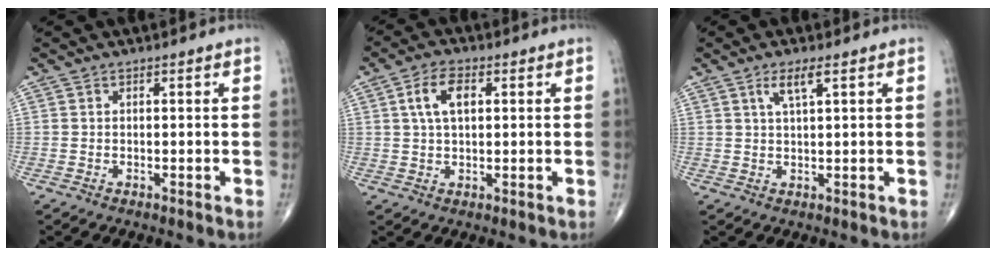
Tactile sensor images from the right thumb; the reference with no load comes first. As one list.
[{"total": 6.2, "force": [1.7, 3.3, 5.0], "torque": [-0.091, 0.005, 0.030]}, {"total": 3.5, "force": [1.8, 0.6, 3.0], "torque": [-0.064, -0.003, 0.036]}]